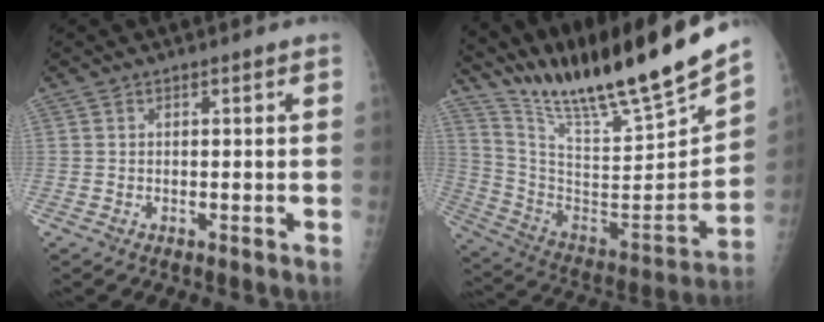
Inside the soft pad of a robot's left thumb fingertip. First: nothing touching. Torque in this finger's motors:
{"motor_torque": [1.49, -1.12, 1.40, -1.37, 0.07]}